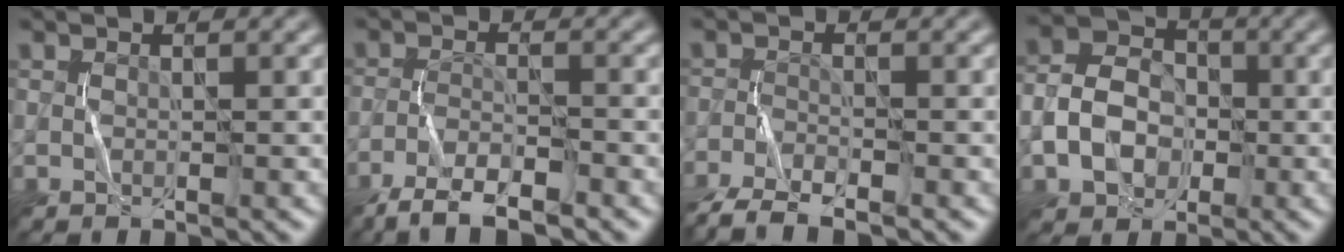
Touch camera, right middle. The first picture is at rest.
{"total": 4.7, "force": [-3.9, 0.8, 2.5], "torque": [-0.045, -0.003, -0.076]}
{"total": 4.8, "force": [-4.2, 0.7, 2.2], "torque": [-0.040, -0.020, -0.086]}
{"total": 5.3, "force": [-1.6, 4.2, 2.9], "torque": [-0.051, -0.001, -0.037]}